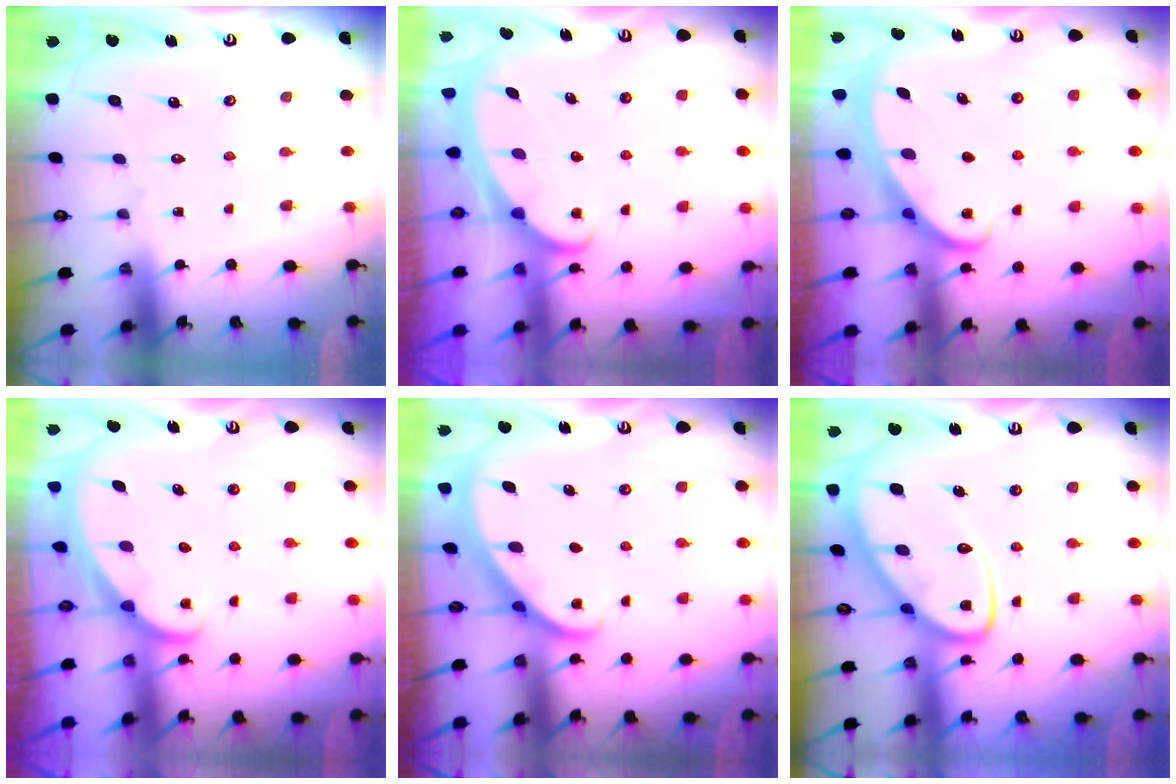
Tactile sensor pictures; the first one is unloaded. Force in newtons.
{"total": 2.3, "press": 2.3, "slide": 0.3}
{"total": 2.6, "press": 2.6, "slide": 0.5}
{"total": 1.8, "press": 1.8, "slide": 0.1}
{"total": 2.3, "press": 2.3, "slide": 0.2}
{"total": 11.9, "press": 11.8, "slide": 1.2}